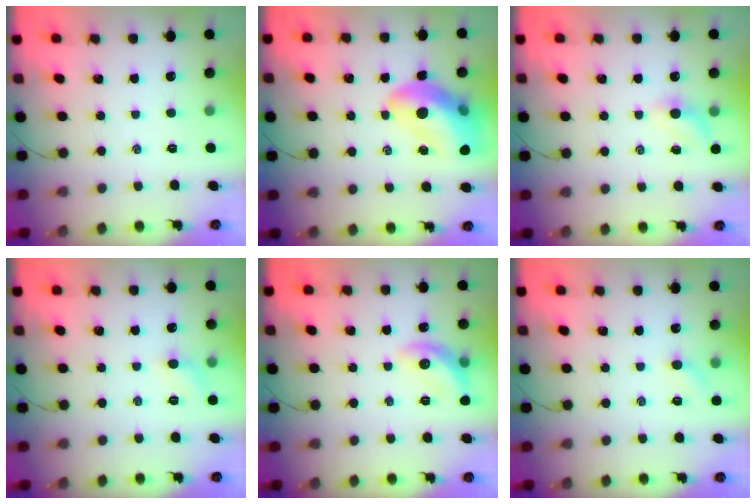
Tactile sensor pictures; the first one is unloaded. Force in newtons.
{"total": 17.0, "press": 16.4, "slide": 4.5}
{"total": 5.1, "press": 4.9, "slide": 1.3}
{"total": 5.3, "press": 5.0, "slide": 1.6}
{"total": 11.1, "press": 11.1, "slide": 0.4}
{"total": 4.8, "press": 4.7, "slide": 1.1}